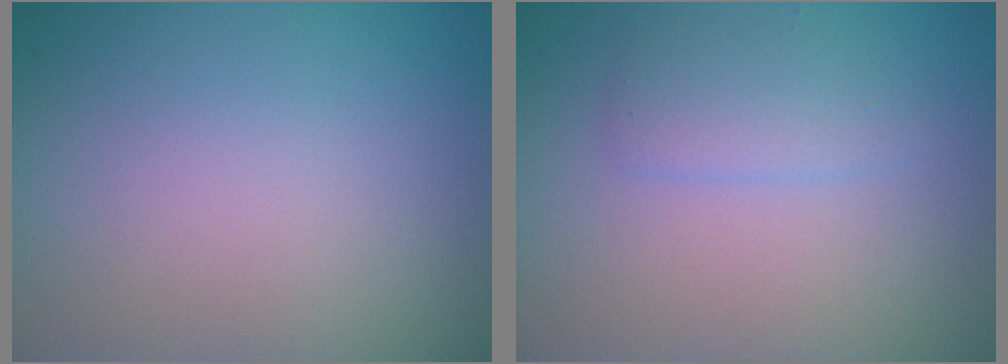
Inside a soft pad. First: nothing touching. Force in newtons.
{"total": 1.9, "press": 1.9, "slide": 0.1}